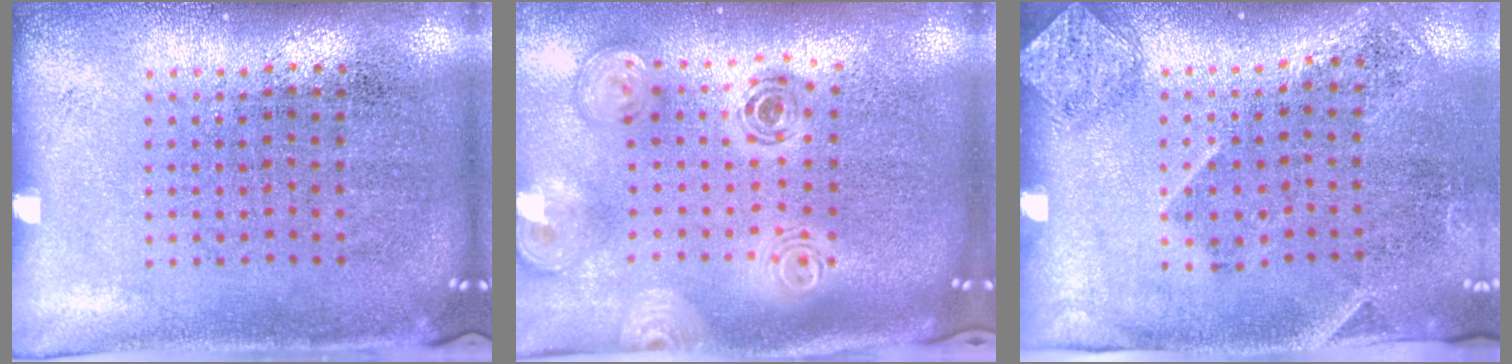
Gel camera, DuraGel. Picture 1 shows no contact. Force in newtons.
{"total": 1.9, "press": 1.6, "slide": 1.0}
{"total": 1.7, "press": 1.1, "slide": 1.3}